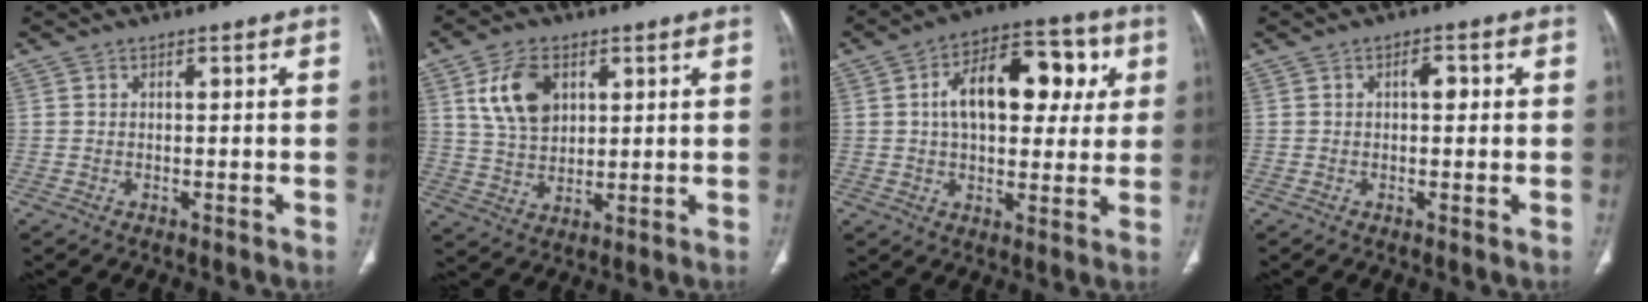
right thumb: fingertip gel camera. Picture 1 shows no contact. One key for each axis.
{"total": 9.9, "fx": 3.8, "fy": 6.5, "fz": 6.5, "tx": -0.102, "ty": -0.013, "tz": 0.078}
{"total": 17.3, "fx": 4.0, "fy": 10.0, "fz": 13.6, "tx": -0.166, "ty": 0.021, "tz": 0.055}
{"total": 3.2, "fx": 0.4, "fy": 1.3, "fz": 2.9, "tx": -0.040, "ty": 0.000, "tz": 0.003}